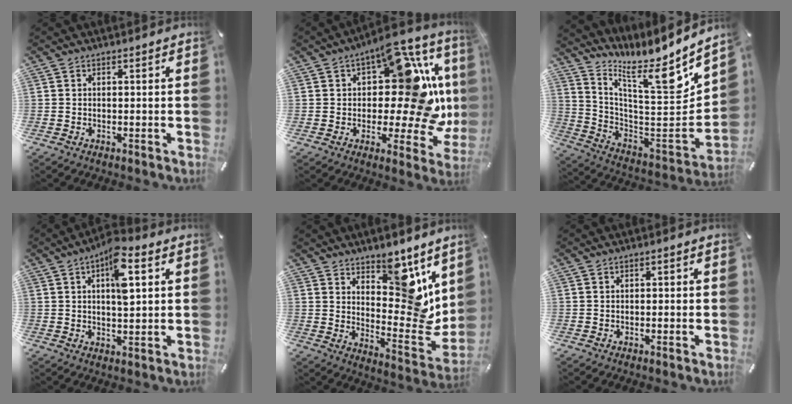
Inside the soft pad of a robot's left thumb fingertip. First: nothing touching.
{"total": 21.8, "force": [3.8, 10.7, 18.6], "torque": [-0.245, -0.040, 0.062]}
{"total": 13.1, "force": [10.0, 2.0, 8.2], "torque": [-0.113, -0.133, 0.152]}
{"total": 9.1, "force": [3.3, 3.5, 7.7], "torque": [-0.115, -0.006, 0.049]}
{"total": 12.4, "force": [8.2, 6.0, 7.2], "torque": [-0.069, -0.092, 0.147]}
{"total": 0.6, "force": [0.0, 0.4, 0.4], "torque": [-0.007, 0.002, -0.002]}